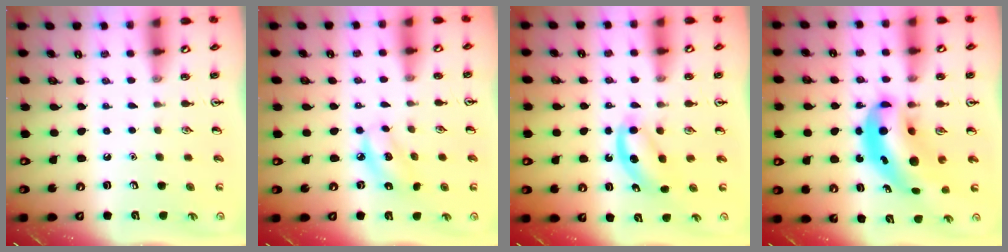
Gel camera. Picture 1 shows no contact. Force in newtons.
{"total": 5.4, "press": 5.4, "slide": 1.0}
{"total": 4.1, "press": 4.1, "slide": 0.7}
{"total": 10.9, "press": 10.3, "slide": 3.5}